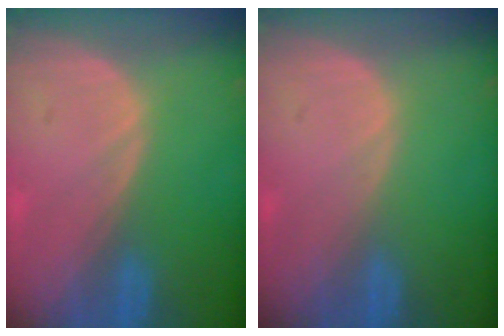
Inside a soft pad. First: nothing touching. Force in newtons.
{"total": 0.0}